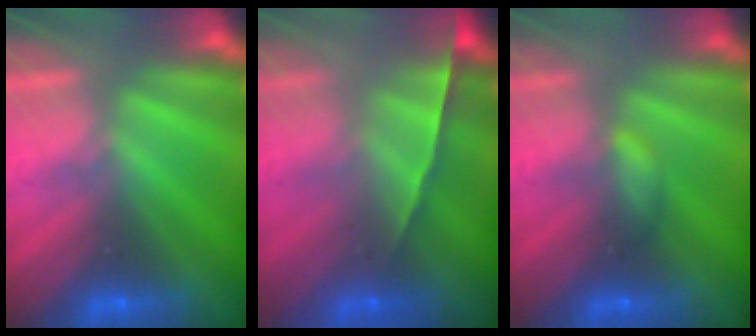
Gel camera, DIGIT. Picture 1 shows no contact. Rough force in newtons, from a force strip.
{"total": 1.5}
{"total": 2.2}